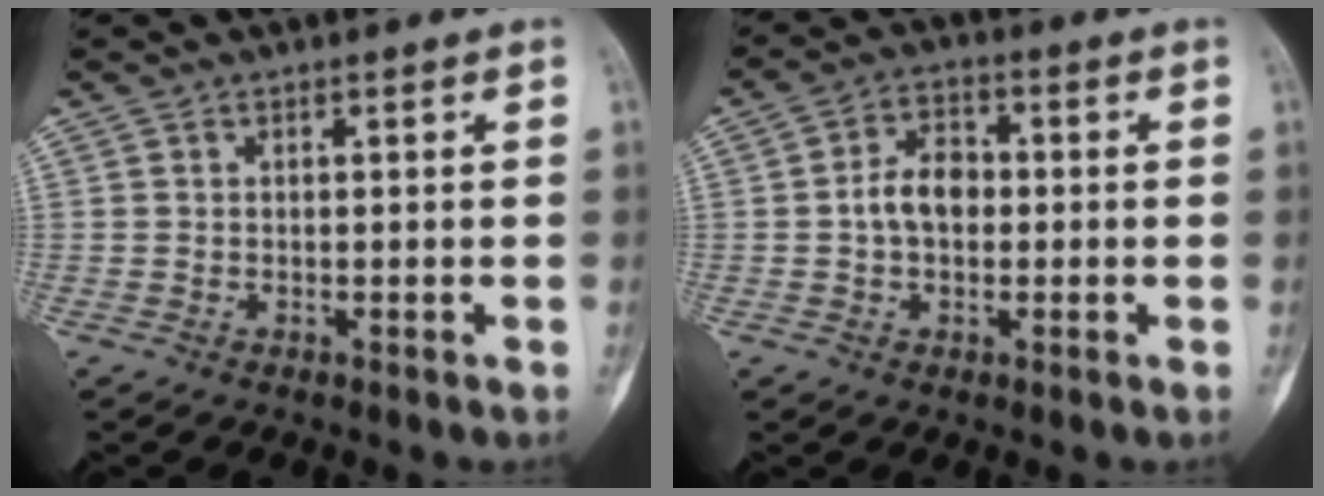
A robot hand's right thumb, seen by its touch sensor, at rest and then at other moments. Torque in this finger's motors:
{"motor_torque": [0.08, 0.08, 0.02, -0.01, 0.03]}